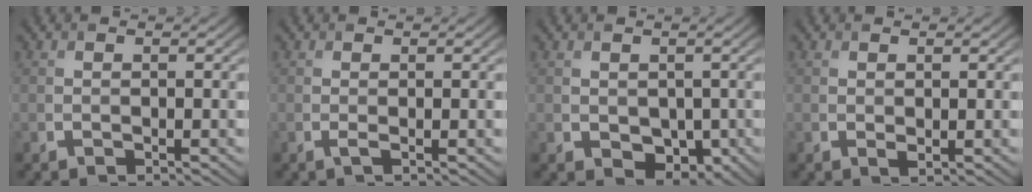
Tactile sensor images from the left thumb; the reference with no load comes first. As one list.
[{"total": 0.7, "force": [-0.1, 0.0, 0.7], "torque": [-0.021, -0.003, -0.002]}, {"total": 3.4, "force": [-0.2, 2.5, 2.2], "torque": [-0.046, -0.017, 0.001]}, {"total": 0.6, "force": [0.3, 0.2, 0.5], "torque": [-0.009, -0.003, 0.006]}]